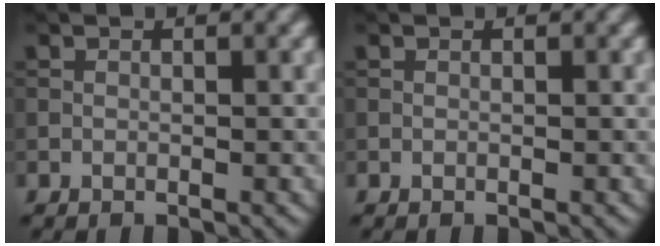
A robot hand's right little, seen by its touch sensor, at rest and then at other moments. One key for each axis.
{"total": 0.0}